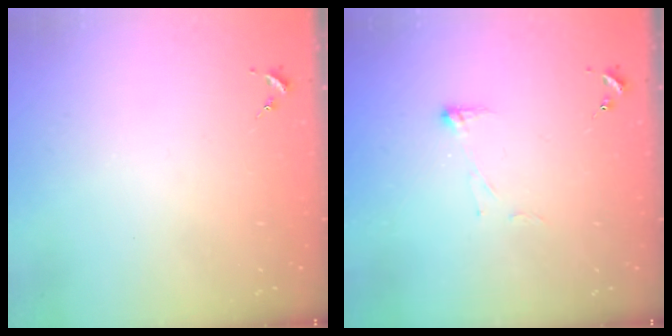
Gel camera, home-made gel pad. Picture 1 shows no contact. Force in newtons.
{"total": 3.4, "press": 3.3, "slide": 0.6}